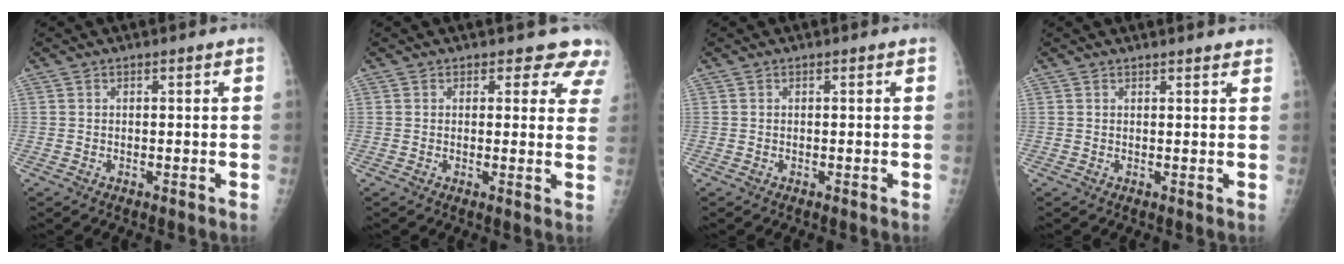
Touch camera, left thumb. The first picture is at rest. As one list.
[{"total": 6.2, "force": [5.3, 3.1, 0.9], "torque": [0.039, -0.024, 0.035]}, {"total": 0.0}, {"total": 2.8, "force": [2.6, 0.5, 1.0], "torque": [-0.002, -0.006, 0.026]}]